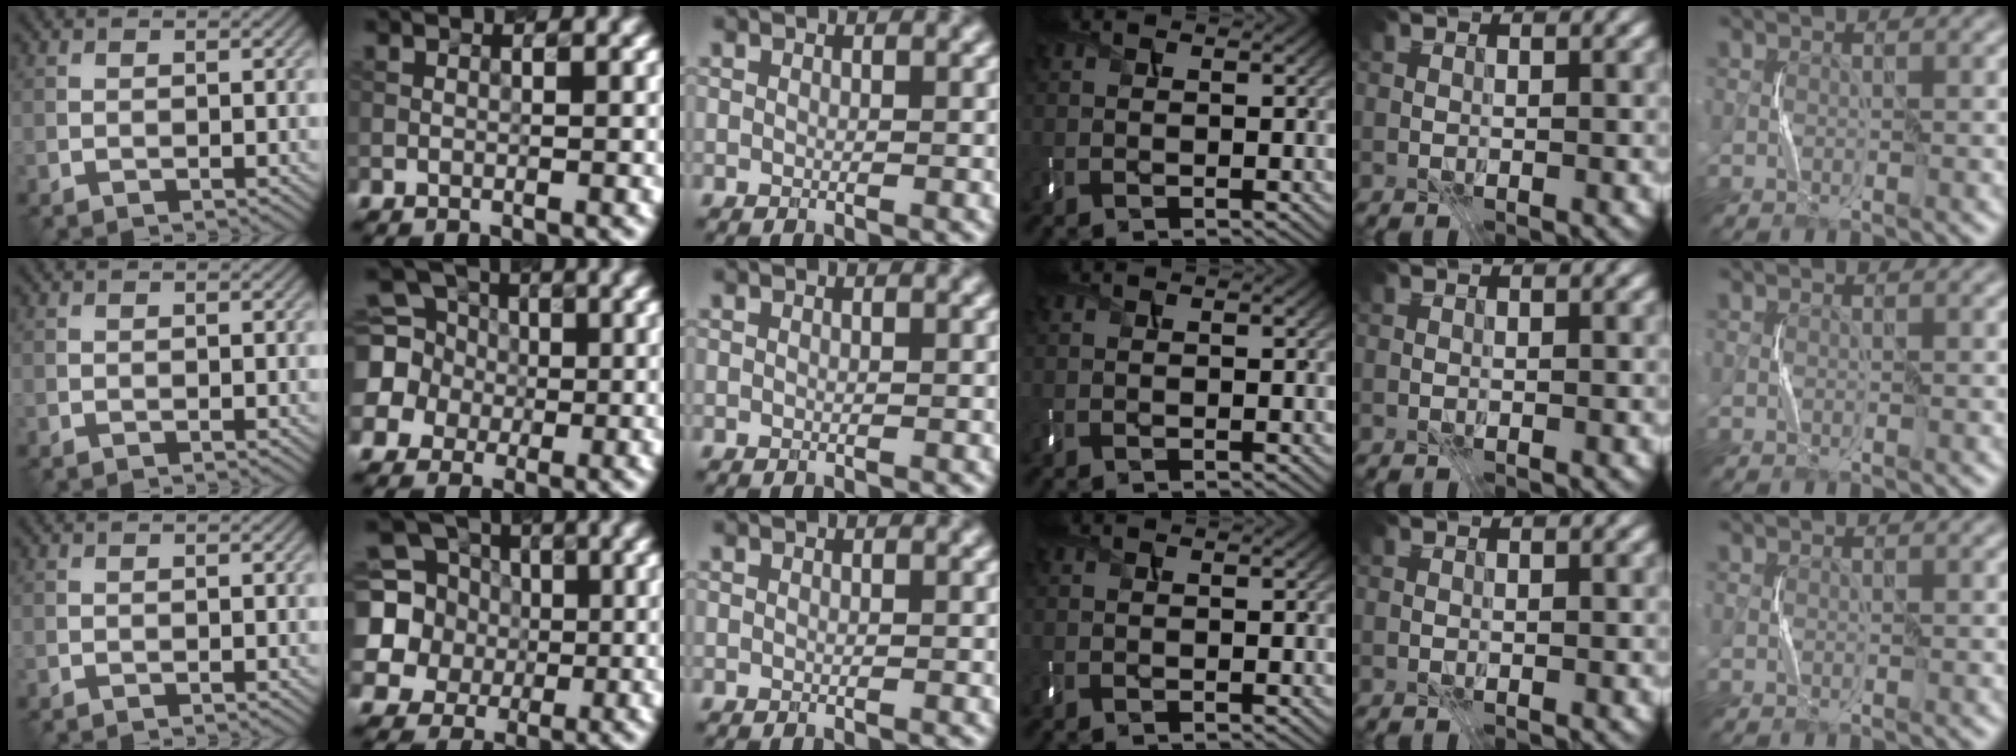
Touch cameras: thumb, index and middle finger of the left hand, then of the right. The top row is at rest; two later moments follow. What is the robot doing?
{"motion": "press", "object": "keyboard"}